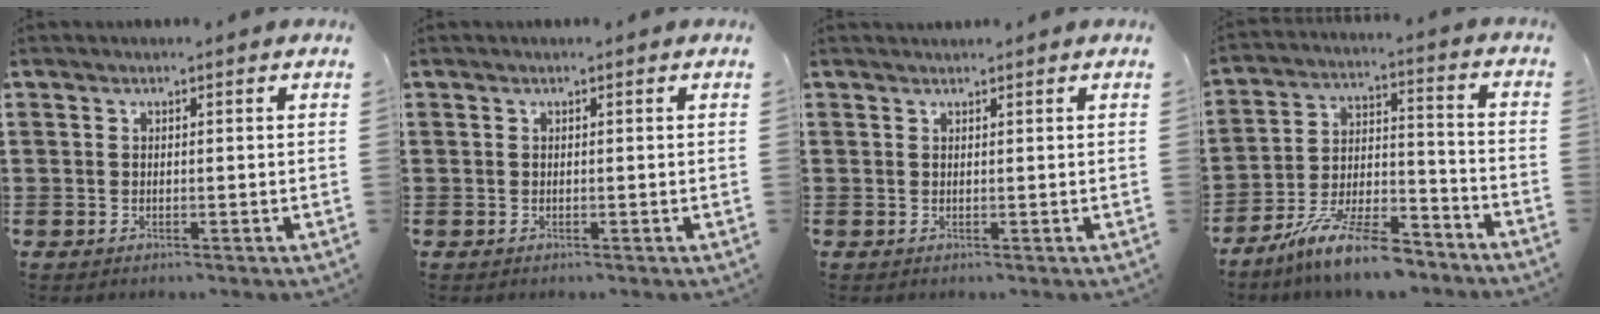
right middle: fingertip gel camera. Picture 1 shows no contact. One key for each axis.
{"total": 0.0}
{"total": 0.7, "fx": 0.7, "fy": 0.2, "fz": -0.2, "tx": 0.000, "ty": 0.000, "tz": 0.014}
{"total": 11.8, "fx": -9.7, "fy": 1.9, "fz": 6.4, "tx": -0.124, "ty": 0.025, "tz": -0.189}